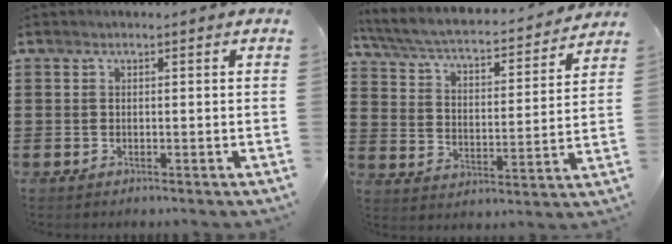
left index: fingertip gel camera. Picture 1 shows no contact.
{"total": 4.3, "force": [3.8, 0.4, 1.9], "torque": [-0.058, -0.035, 0.057]}